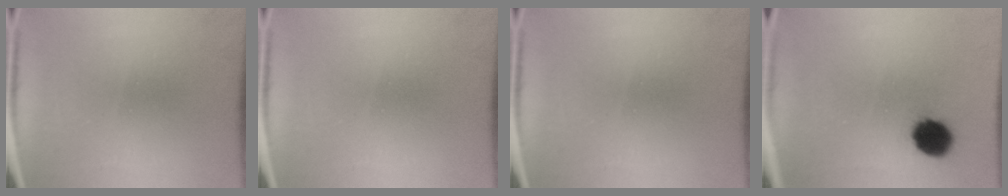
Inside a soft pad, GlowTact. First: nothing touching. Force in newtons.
{"total": 0.0}
{"total": 0.0}
{"total": 8.6}